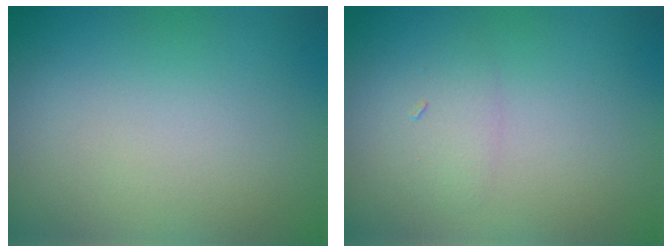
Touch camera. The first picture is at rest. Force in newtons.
{"total": 1.3, "press": 1.3, "slide": 0.1}